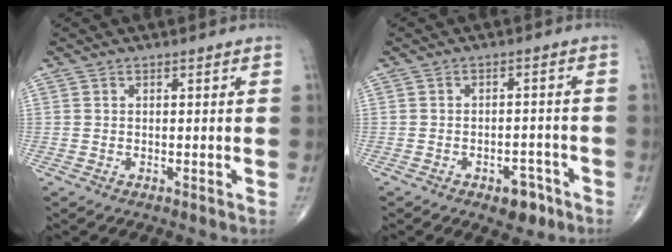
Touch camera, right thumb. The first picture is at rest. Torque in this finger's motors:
{"motor_torque": [1.33, 0.10, 0.20, -0.60, 0.02]}